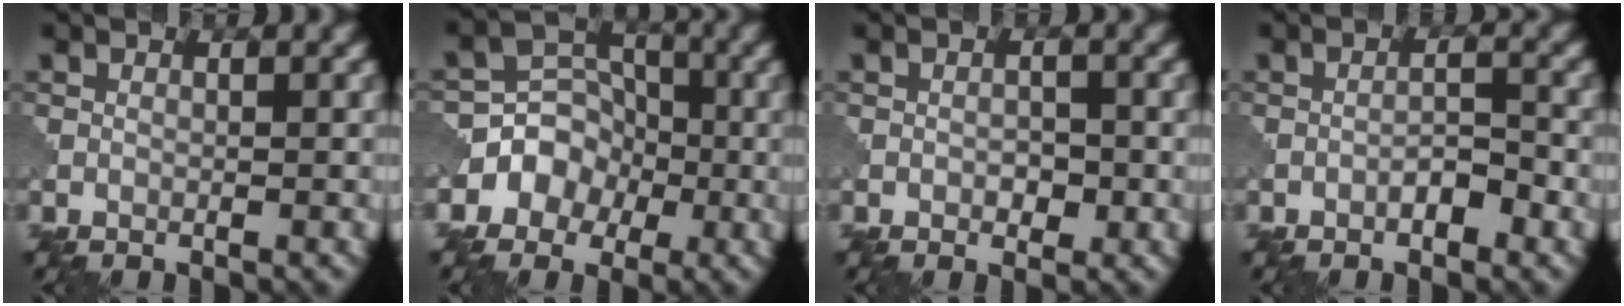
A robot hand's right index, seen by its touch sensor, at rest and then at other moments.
{"total": 5.0, "force": [-1.9, 4.3, 1.6], "torque": [0.008, 0.019, -0.060]}
{"total": 1.4, "force": [-0.3, 0.9, 1.0], "torque": [-0.014, -0.001, -0.007]}
{"total": 1.9, "force": [-1.1, 0.7, 1.5], "torque": [-0.024, 0.006, -0.021]}